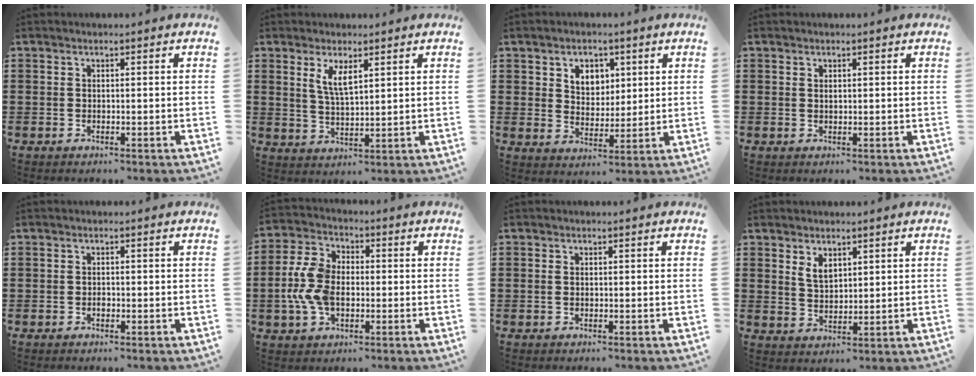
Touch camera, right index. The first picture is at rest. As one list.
[{"total": 4.0, "force": [2.1, 1.3, 3.1], "torque": [-0.067, 0.004, 0.036]}, {"total": 4.5, "force": [2.1, 3.7, 1.4], "torque": [-0.045, 0.014, 0.037]}, {"total": 0.6, "force": [0.3, 0.4, 0.3], "torque": [-0.006, 0.001, 0.006]}, {"total": 0.9, "force": [-0.3, 0.6, 0.6], "torque": [-0.012, -0.001, -0.005]}, {"total": 8.4, "force": [-1.1, 5.7, 6.1], "torque": [-0.154, 0.004, -0.026]}, {"total": 0.7, "force": [0.0, 0.4, 0.5], "torque": [-0.012, 0.002, 0.000]}, {"total": 3.3, "force": [2.0, 1.9, 1.8], "torque": [-0.041, 0.006, 0.036]}]